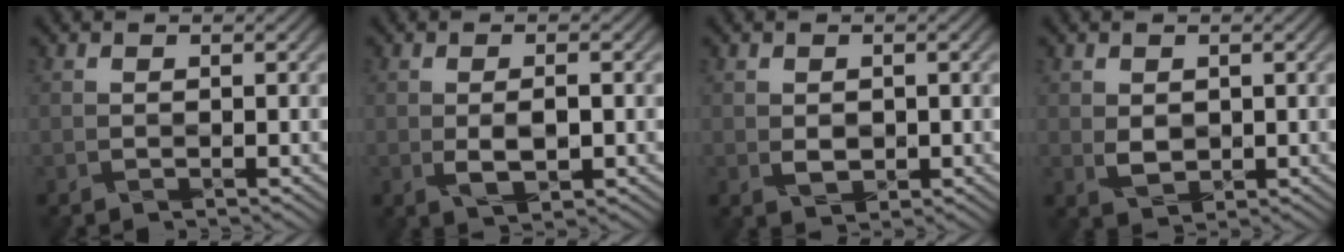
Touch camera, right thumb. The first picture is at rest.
{"total": 2.5, "force": [-0.3, 0.9, 2.3], "torque": [-0.045, -0.003, 0.000]}
{"total": 1.5, "force": [0.2, 1.3, 0.8], "torque": [-0.015, -0.006, 0.012]}
{"total": 1.9, "force": [0.7, 1.5, 0.8], "torque": [-0.018, -0.006, 0.021]}